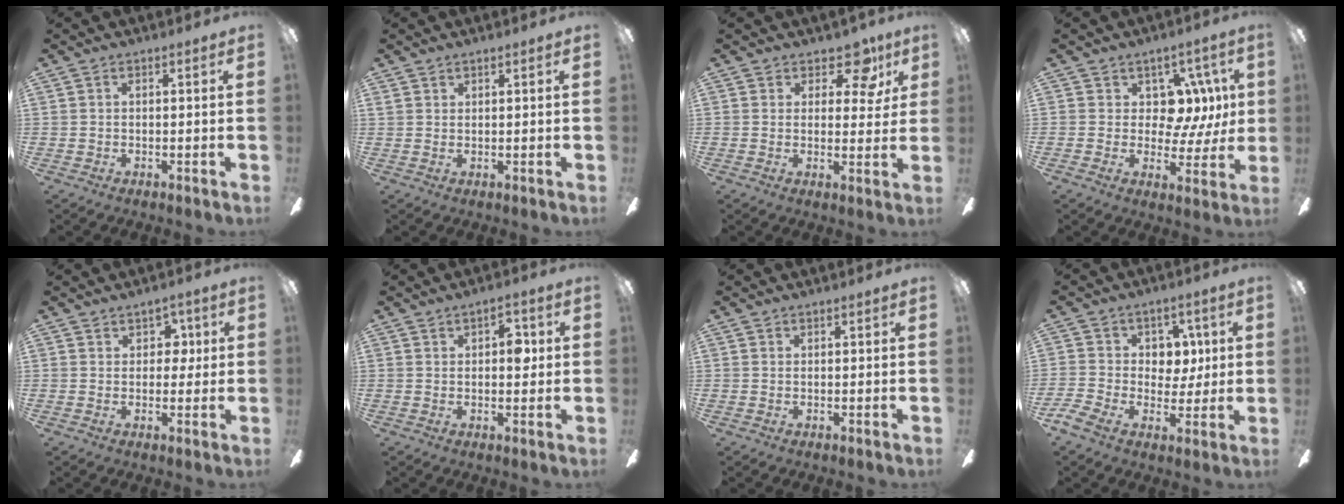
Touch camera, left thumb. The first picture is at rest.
{"total": 0.7, "force": [0.7, 0.0, 0.3], "torque": [-0.007, -0.002, 0.013]}
{"total": 8.0, "force": [4.9, 4.5, 4.5], "torque": [-0.050, -0.025, 0.082]}
{"total": 10.4, "force": [3.8, 7.7, 5.8], "torque": [-0.077, -0.020, 0.076]}
{"total": 4.4, "force": [1.7, 3.1, 2.6], "torque": [-0.022, -0.004, 0.026]}
{"total": 5.0, "force": [1.3, 2.5, 4.2], "torque": [-0.051, -0.002, 0.014]}
{"total": 0.0}
{"total": 8.5, "force": [0.4, 7.4, 4.1], "torque": [-0.075, 0.010, 0.012]}